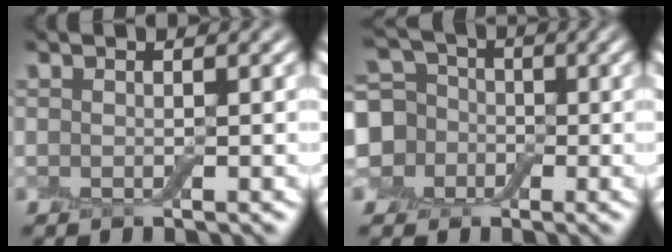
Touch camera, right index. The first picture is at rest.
{"total": 7.2, "force": [-0.3, 6.5, 3.1], "torque": [-0.073, 0.011, -0.040]}